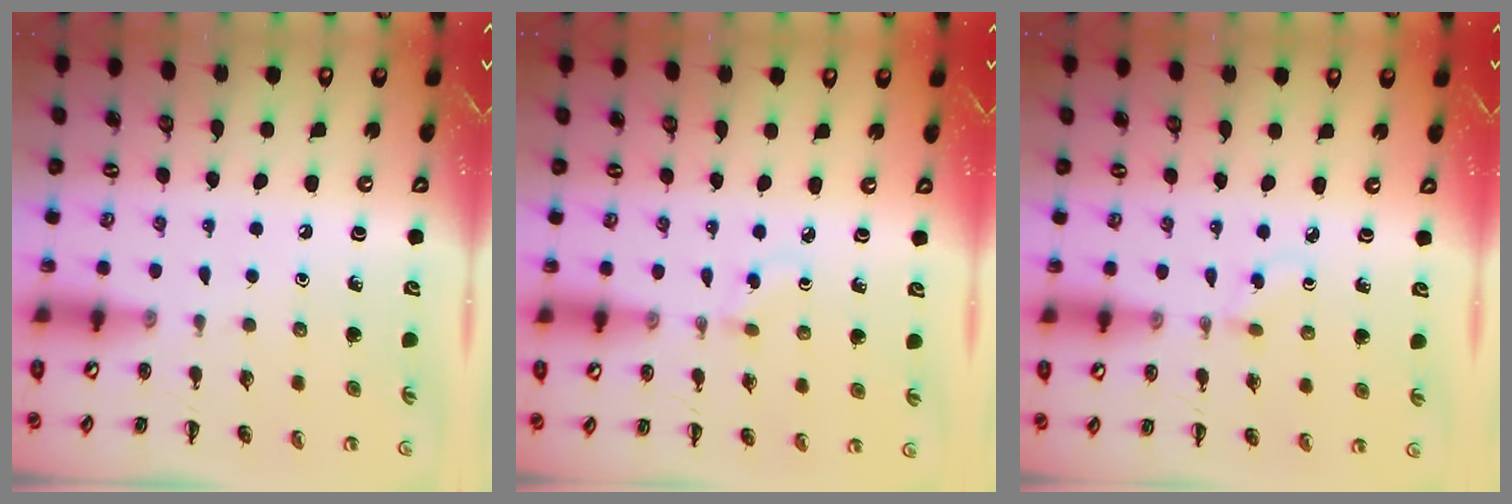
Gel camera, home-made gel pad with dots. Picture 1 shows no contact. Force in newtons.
{"total": 1.9, "press": 1.7, "slide": 0.9}
{"total": 1.9, "press": 1.7, "slide": 0.9}